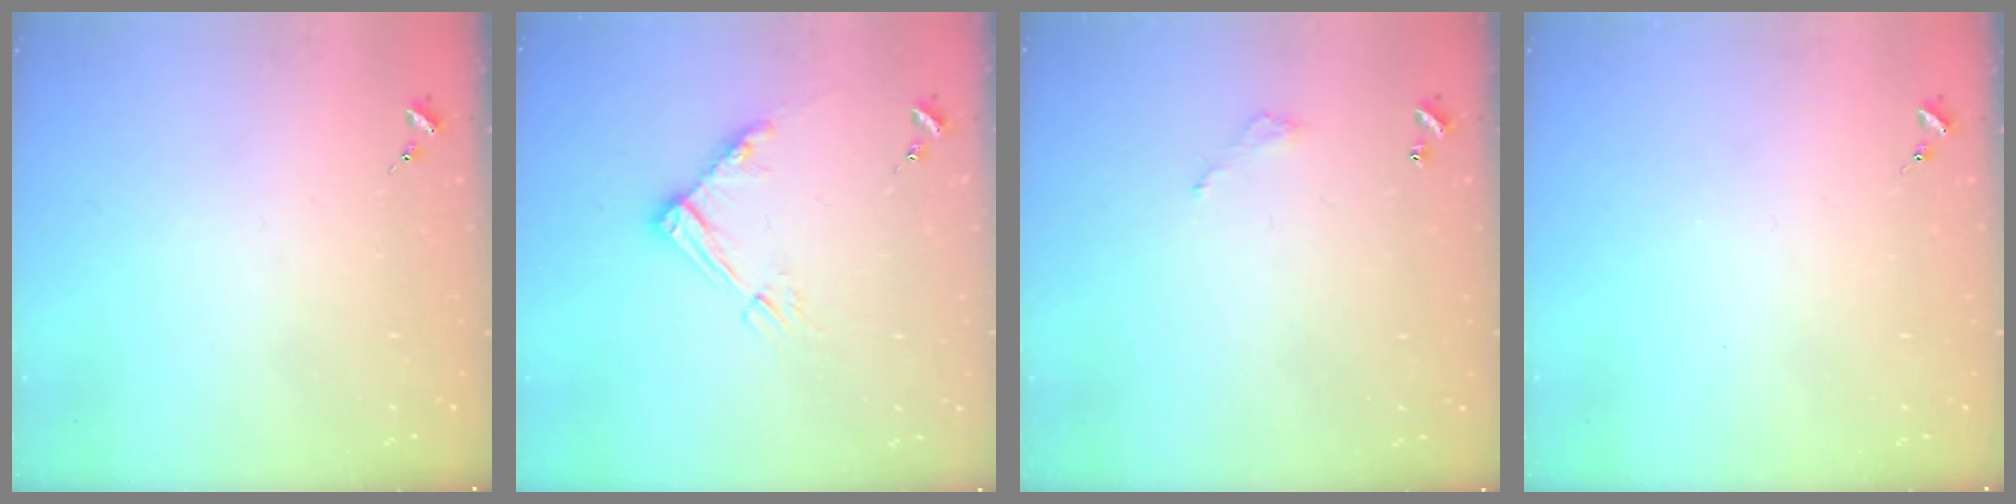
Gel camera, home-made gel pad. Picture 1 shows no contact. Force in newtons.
{"total": 9.8, "press": 9.8, "slide": 1.0}
{"total": 3.1, "press": 3.0, "slide": 0.3}
{"total": 0.0}